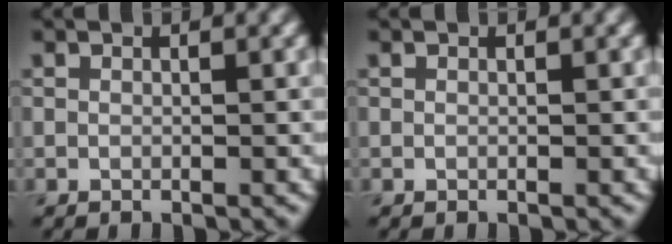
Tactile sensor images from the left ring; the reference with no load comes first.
{"total": 0.0}